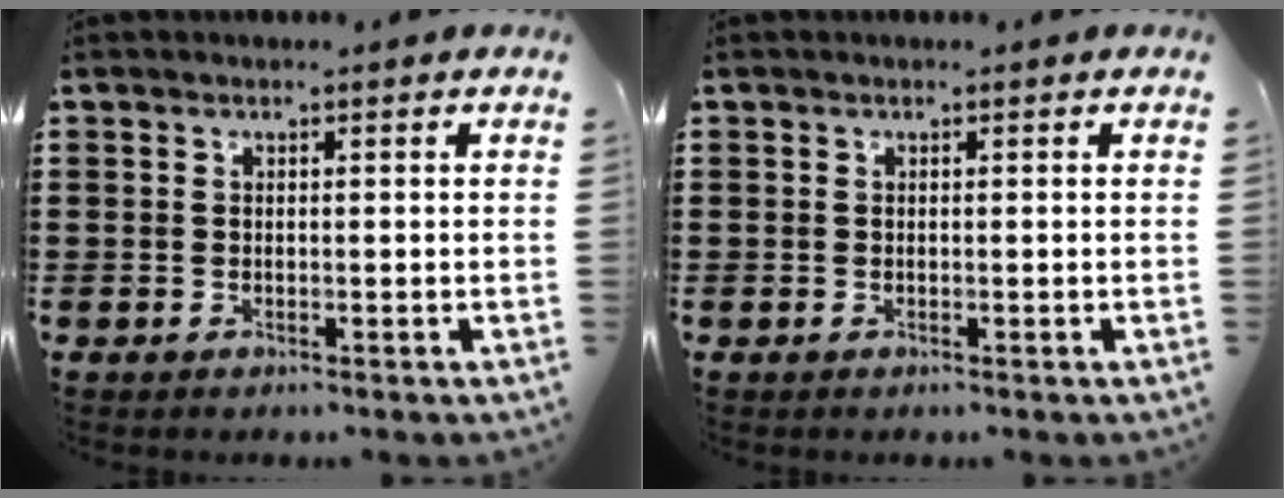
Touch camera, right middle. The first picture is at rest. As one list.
[{"total": 0.0}]